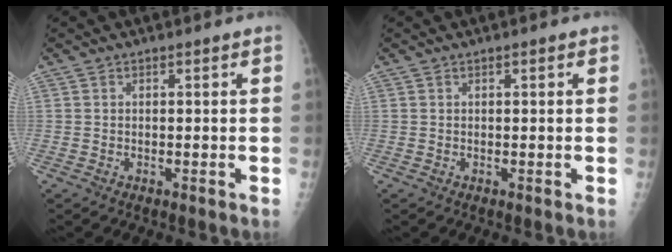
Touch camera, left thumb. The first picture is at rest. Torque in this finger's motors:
{"motor_torque": [-0.24, -0.06, -0.24, -0.16, 0.03]}